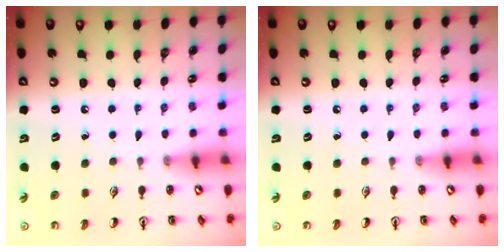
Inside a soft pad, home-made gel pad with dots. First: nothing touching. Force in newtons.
{"total": 0.0}